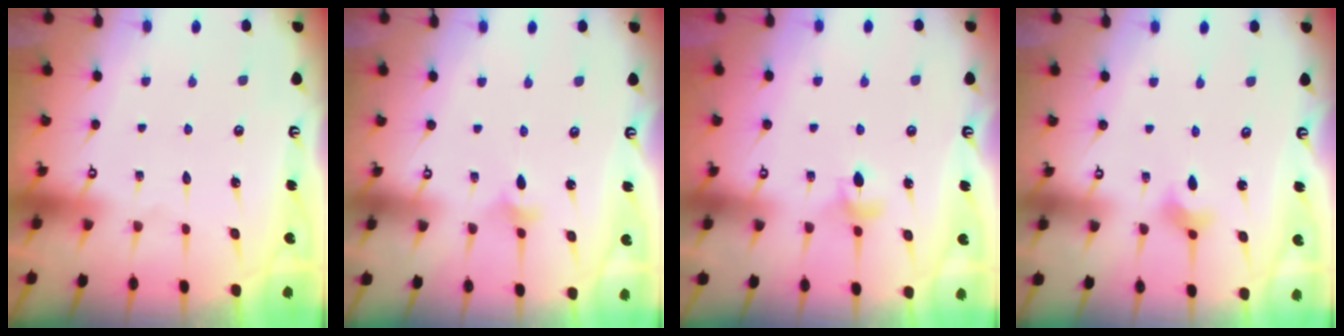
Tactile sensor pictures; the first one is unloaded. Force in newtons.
{"total": 3.5, "press": 3.4, "slide": 0.8}
{"total": 5.0, "press": 4.9, "slide": 0.5}
{"total": 2.8, "press": 2.7, "slide": 0.4}